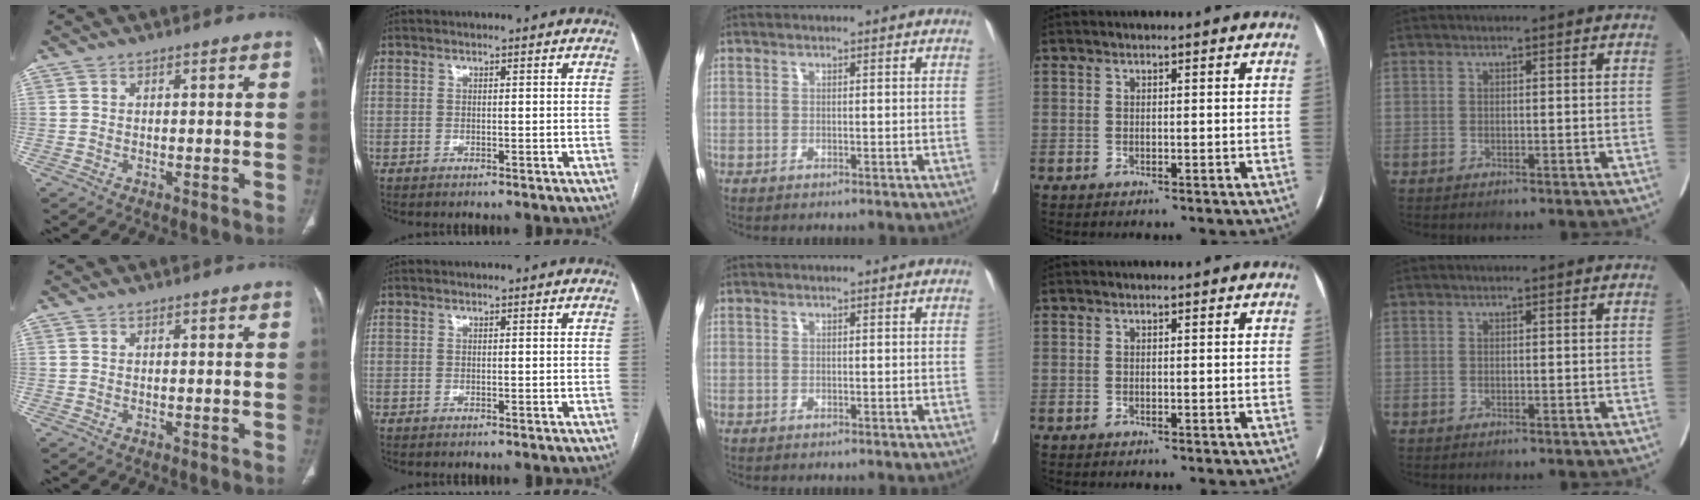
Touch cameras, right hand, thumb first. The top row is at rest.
{}